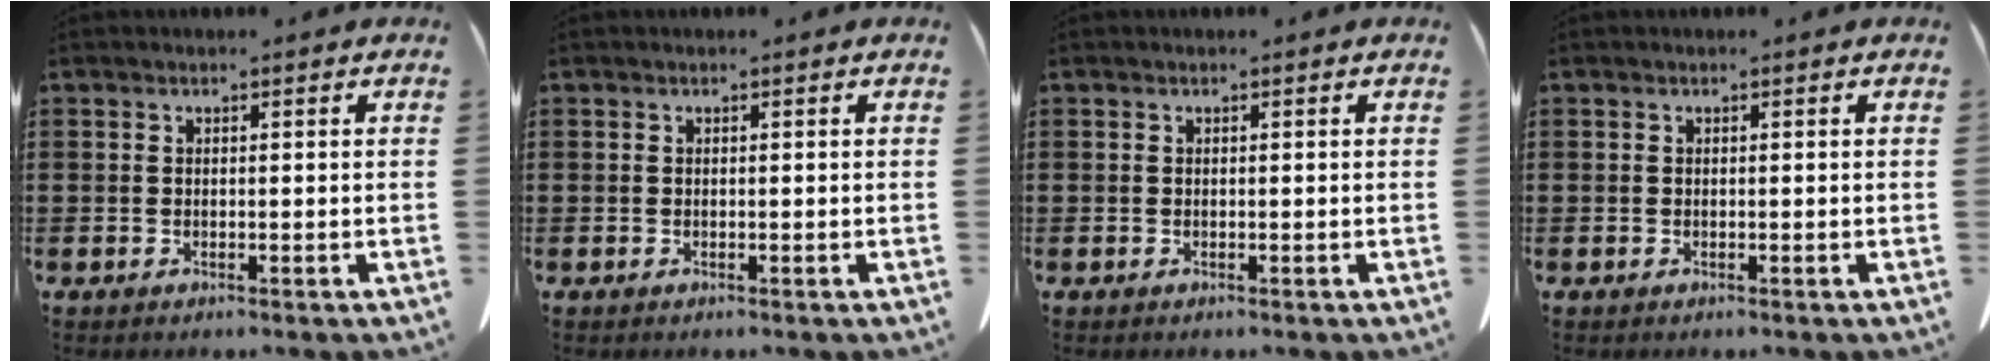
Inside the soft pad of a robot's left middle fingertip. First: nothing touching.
{"total": 0.0}
{"total": 0.0}
{"total": 0.0}